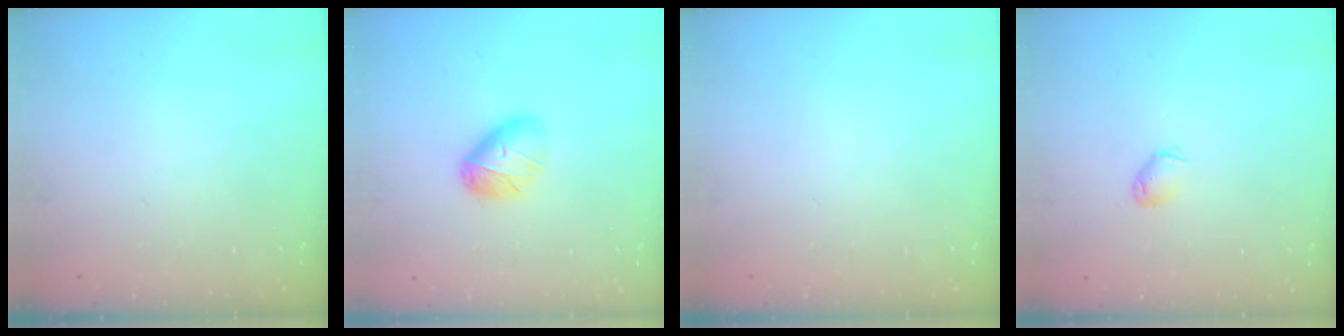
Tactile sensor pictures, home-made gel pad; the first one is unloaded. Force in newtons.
{"total": 9.9, "press": 9.9, "slide": 0.6}
{"total": 0.0}
{"total": 3.3, "press": 3.2, "slide": 0.7}